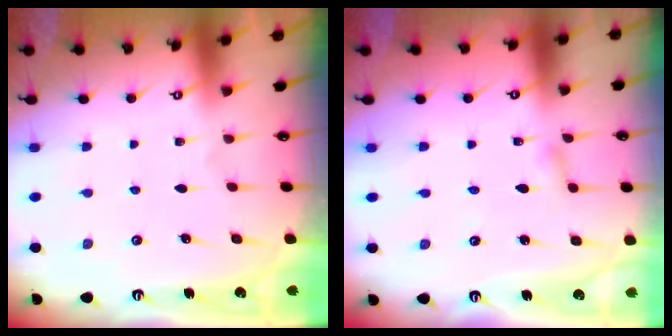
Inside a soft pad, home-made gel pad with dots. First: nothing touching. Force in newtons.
{"total": 1.7, "press": 1.7, "slide": 0.2}